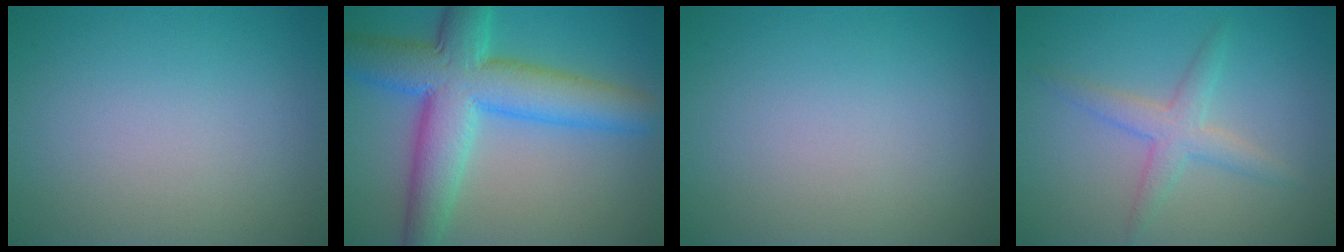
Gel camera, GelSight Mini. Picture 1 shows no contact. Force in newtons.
{"total": 9.8, "press": 9.8, "slide": 0.2}
{"total": 0.0}
{"total": 2.7, "press": 2.7, "slide": 0.1}